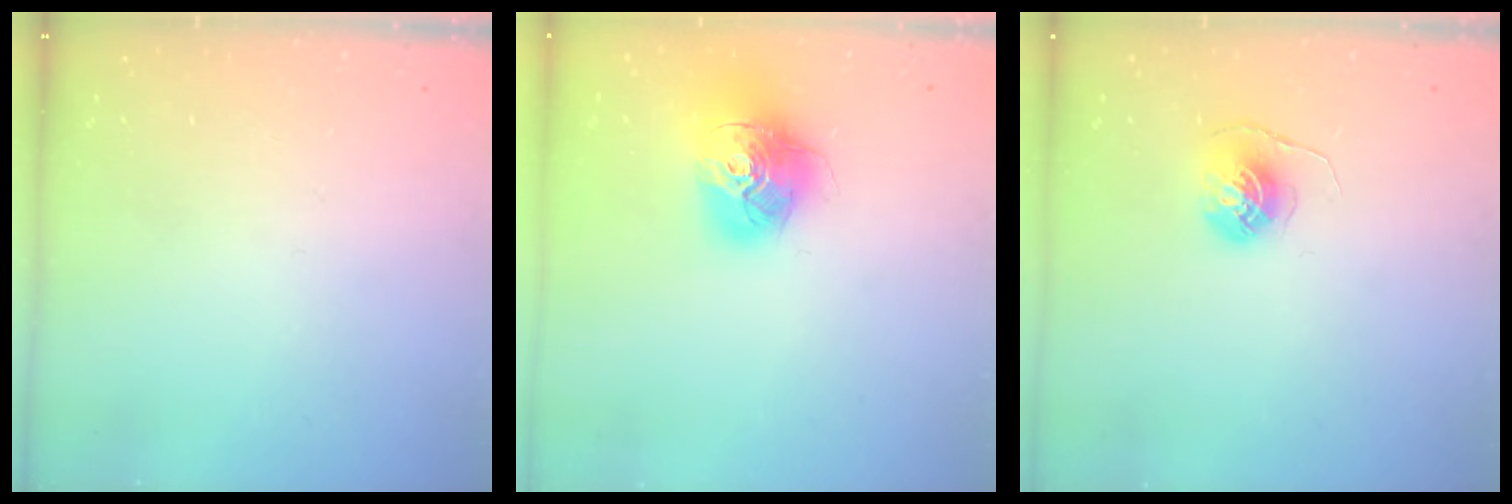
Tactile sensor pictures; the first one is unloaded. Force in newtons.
{"total": 16.4, "press": 16.4, "slide": 1.7}
{"total": 6.0, "press": 6.0, "slide": 0.3}